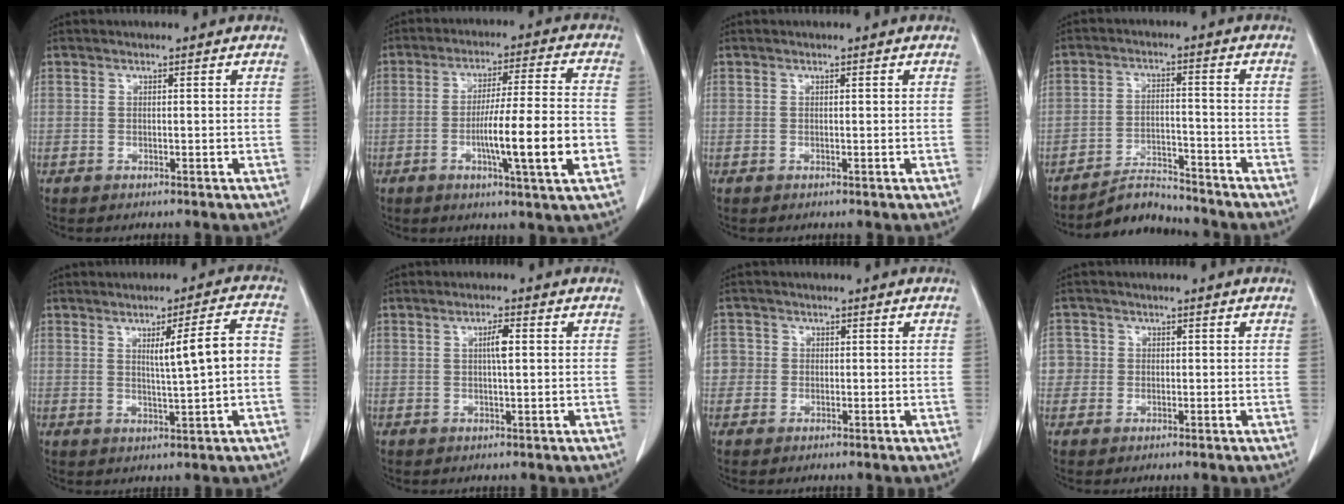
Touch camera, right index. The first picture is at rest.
{"total": 13.1, "force": [-3.4, -0.1, 12.7], "torque": [-0.208, -0.005, -0.059]}
{"total": 0.0}
{"total": 5.6, "force": [-5.5, 0.8, -0.2], "torque": [0.000, 0.004, -0.091]}
{"total": 7.2, "force": [0.4, 0.1, 7.2], "torque": [-0.106, 0.009, 0.009]}
{"total": 2.6, "force": [0.5, 0.3, 2.5], "torque": [-0.045, 0.002, 0.008]}
{"total": 3.2, "force": [0.0, 3.2, 0.3], "torque": [0.006, 0.008, -0.004]}
{"total": 3.1, "force": [0.1, 3.1, 0.1], "torque": [0.014, 0.008, 0.000]}